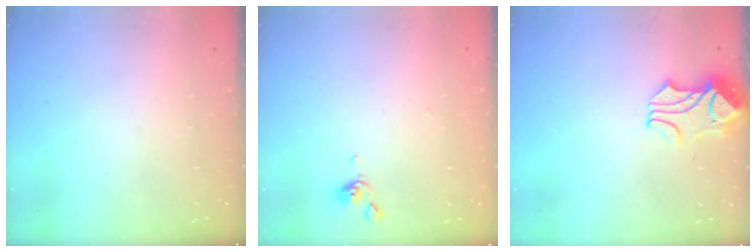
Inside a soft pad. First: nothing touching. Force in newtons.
{"total": 0.5, "press": 0.1, "slide": 0.5}
{"total": 2.2, "press": 2.0, "slide": 0.7}